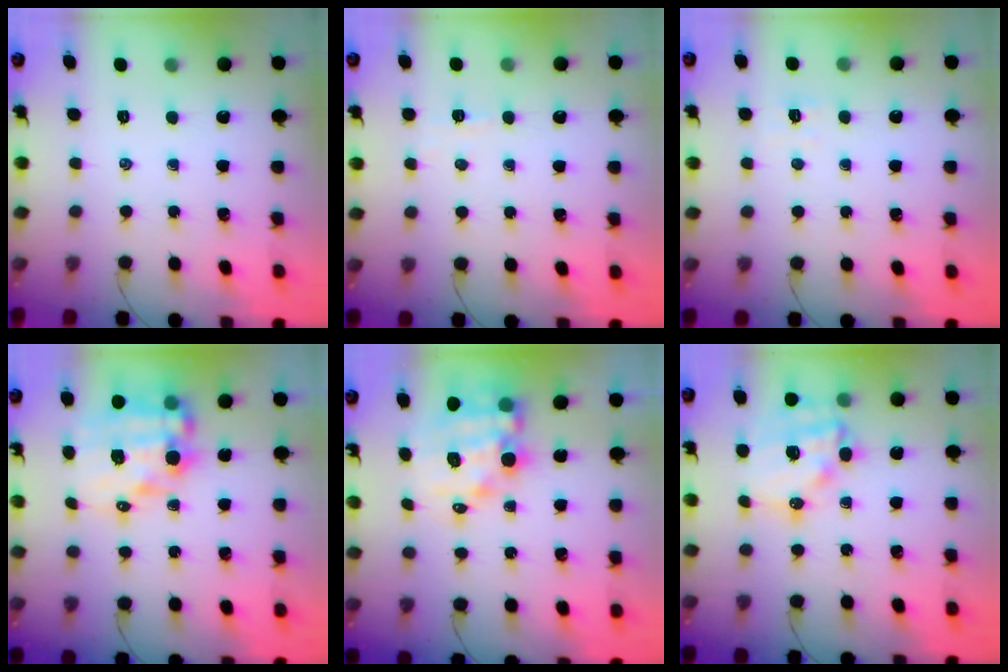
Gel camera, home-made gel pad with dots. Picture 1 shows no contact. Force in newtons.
{"total": 2.8, "press": 2.7, "slide": 0.9}
{"total": 2.8, "press": 2.7, "slide": 0.8}
{"total": 13.2, "press": 12.9, "slide": 3.1}
{"total": 10.5, "press": 10.1, "slide": 2.9}
{"total": 14.9, "press": 14.6, "slide": 3.3}